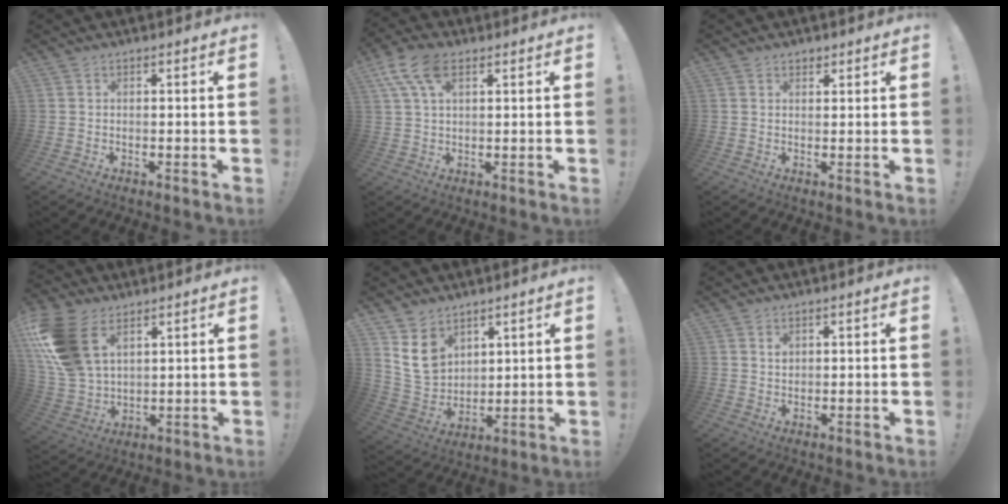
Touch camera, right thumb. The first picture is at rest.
{"total": 9.9, "force": [4.4, 5.1, 7.2], "torque": [-0.137, 0.000, 0.084]}
{"total": 1.8, "force": [1.3, 1.2, 0.4], "torque": [-0.002, -0.005, 0.023]}
{"total": 17.5, "force": [7.7, 11.1, 11.2], "torque": [-0.233, -0.031, 0.146]}
{"total": 10.5, "force": [6.6, 7.5, 3.2], "torque": [-0.047, -0.044, 0.135]}
{"total": 1.3, "force": [0.9, 0.8, 0.5], "torque": [-0.007, -0.002, 0.016]}